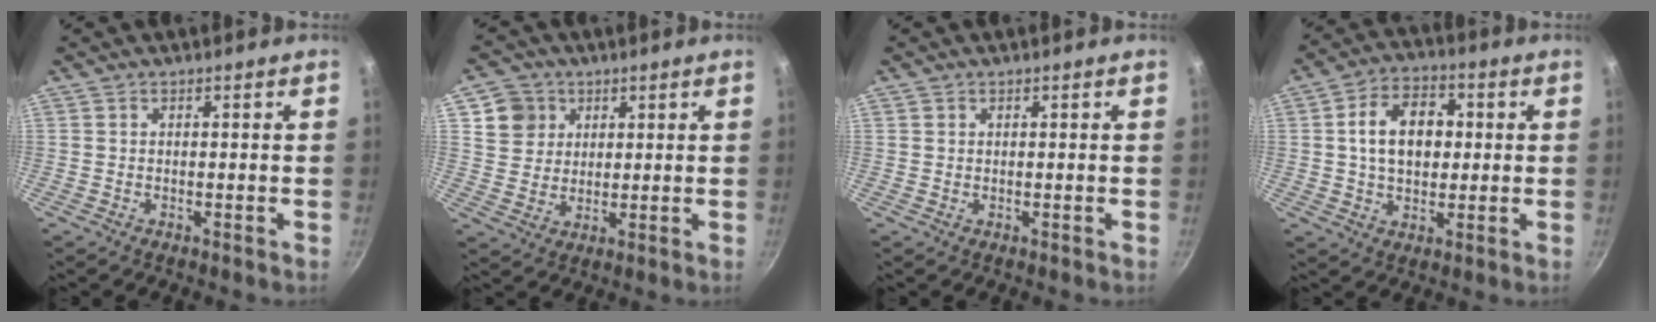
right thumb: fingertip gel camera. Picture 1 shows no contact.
{"total": 7.4, "force": [3.1, 6.5, 1.7], "torque": [0.005, 0.002, 0.058]}
{"total": 0.5, "force": [0.3, 0.4, 0.1], "torque": [0.002, 0.000, 0.004]}
{"total": 11.9, "force": [1.5, 8.3, 8.4], "torque": [-0.110, 0.015, 0.016]}